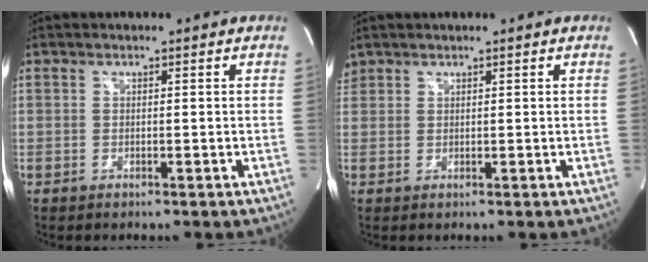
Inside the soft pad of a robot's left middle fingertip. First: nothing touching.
{"total": 1.7, "force": [1.4, 0.9, 0.1], "torque": [-0.004, 0.016, 0.030]}